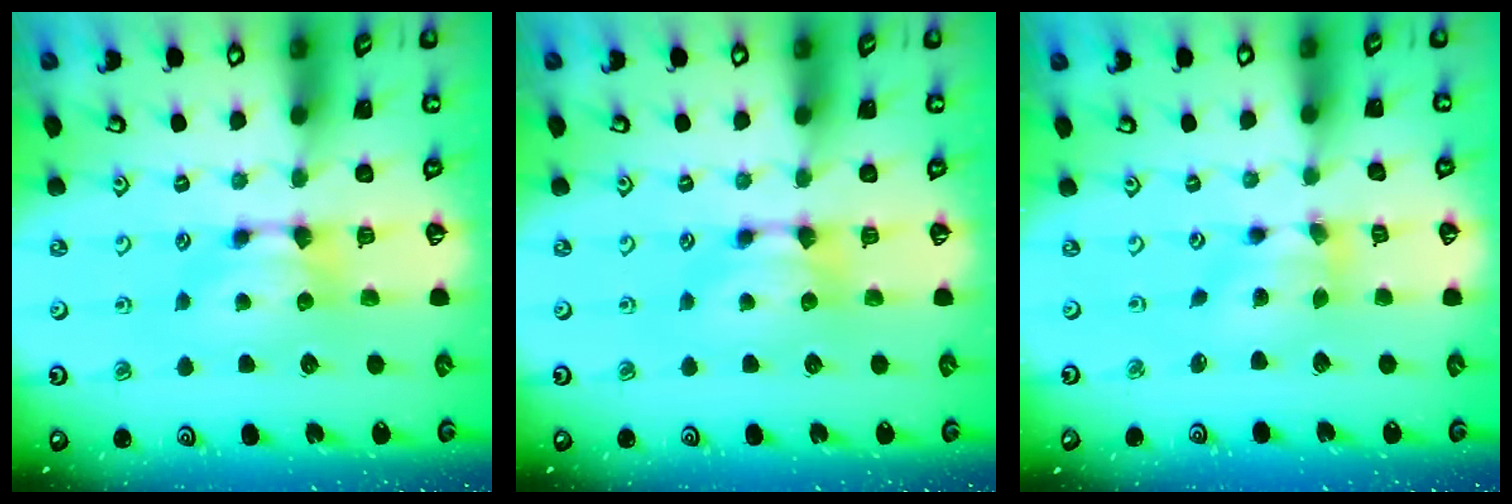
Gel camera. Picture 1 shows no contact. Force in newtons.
{"total": 0.0}
{"total": 4.3, "press": 3.8, "slide": 1.9}